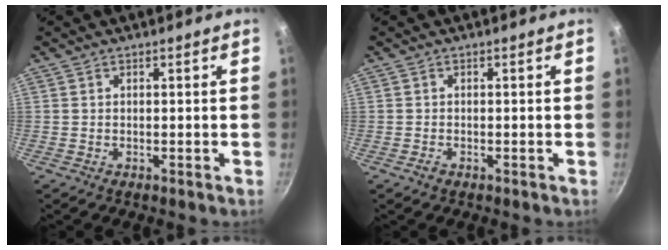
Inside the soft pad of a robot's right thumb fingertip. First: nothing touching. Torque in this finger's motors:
{"motor_torque": [-0.26, 0.14, -0.30, 0.19, -0.01]}